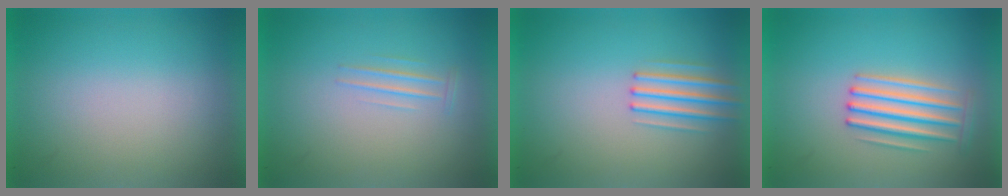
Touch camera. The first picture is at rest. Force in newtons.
{"total": 1.2}
{"total": 2.3}
{"total": 3.2}